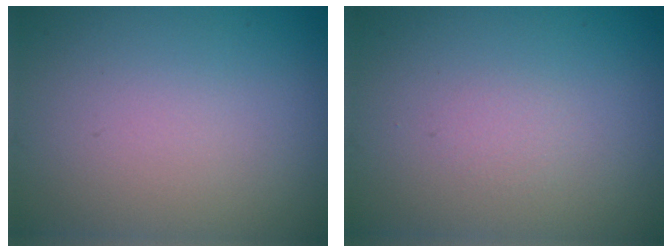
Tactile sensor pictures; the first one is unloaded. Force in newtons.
{"total": 0.5, "press": 0.5, "slide": 0.0}